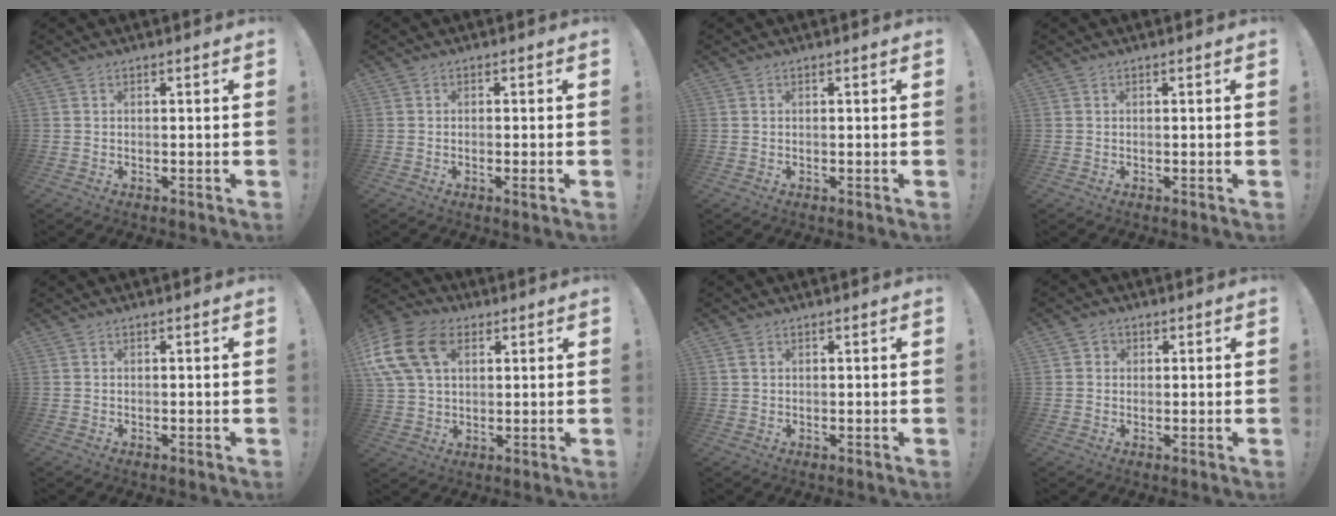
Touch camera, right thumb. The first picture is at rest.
{"total": 2.1, "force": [-0.9, -0.2, 1.9], "torque": [-0.038, 0.001, -0.014]}
{"total": 0.0}
{"total": 0.0}
{"total": 0.0}
{"total": 16.8, "force": [5.8, 11.6, 10.6], "torque": [-0.222, -0.017, 0.111]}
{"total": 1.8, "force": [1.0, 1.1, 1.0], "torque": [-0.028, 0.007, 0.022]}
{"total": 2.1, "force": [0.4, 2.1, 0.4], "torque": [-0.002, 0.003, 0.007]}